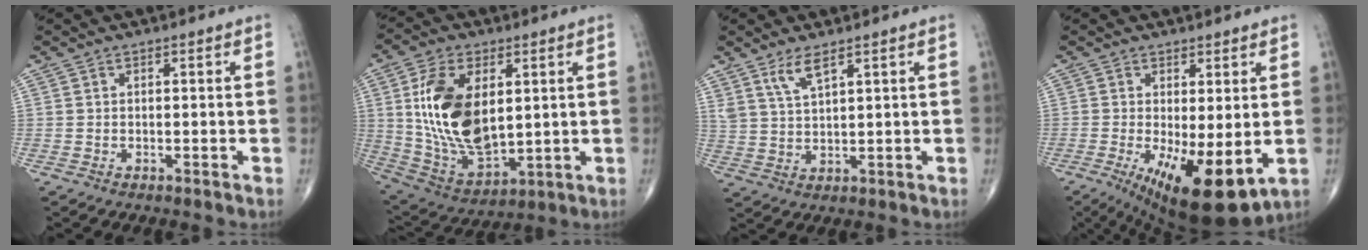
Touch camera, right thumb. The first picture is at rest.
{"total": 18.9, "force": [3.5, 10.6, 15.3], "torque": [-0.276, -0.019, 0.080]}
{"total": 4.7, "force": [3.2, 1.3, 3.2], "torque": [-0.065, -0.019, 0.070]}
{"total": 13.0, "force": [-2.9, 4.3, 11.9], "torque": [-0.191, -0.027, -0.029]}